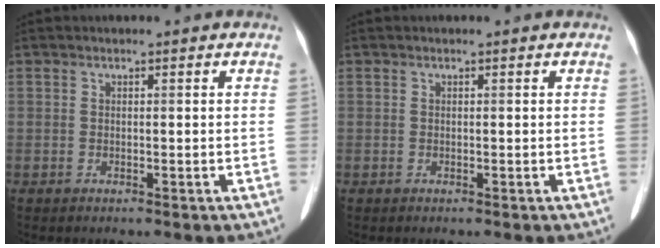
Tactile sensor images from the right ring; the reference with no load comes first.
{"total": 0.0}